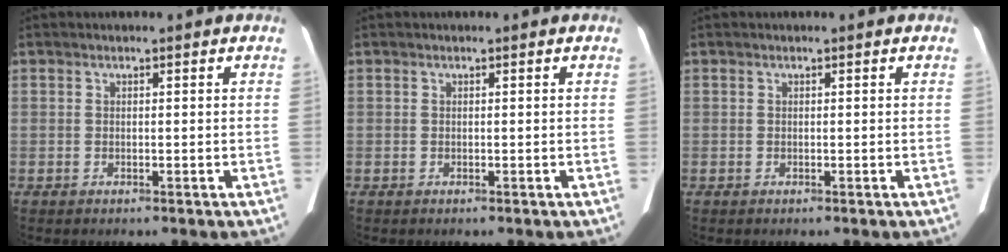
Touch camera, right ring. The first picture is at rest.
{"total": 0.0}
{"total": 0.0}